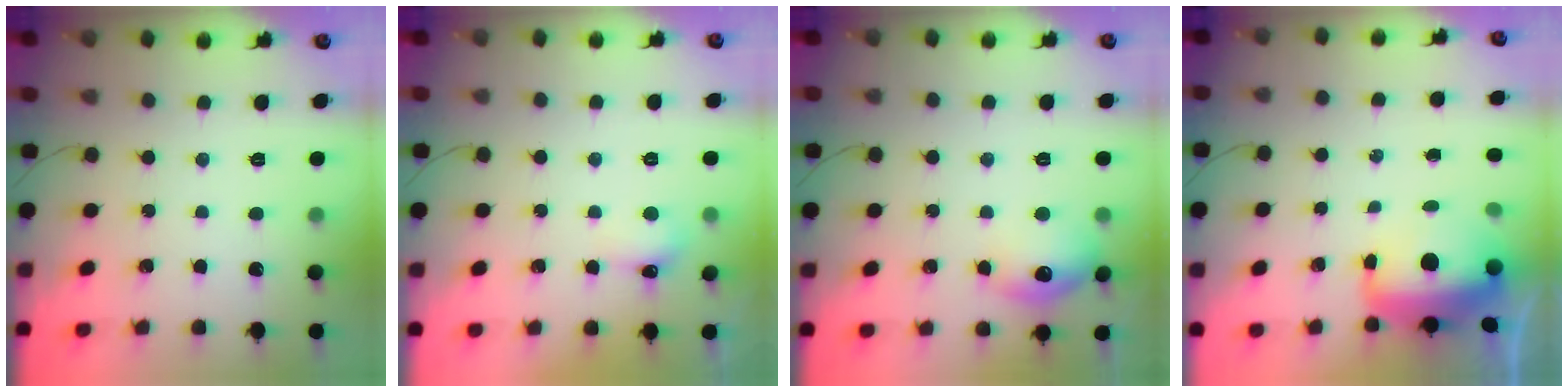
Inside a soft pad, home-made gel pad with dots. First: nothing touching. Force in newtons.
{"total": 5.9, "press": 5.2, "slide": 2.9}
{"total": 11.8, "press": 11.7, "slide": 0.7}
{"total": 11.7, "press": 11.4, "slide": 2.7}